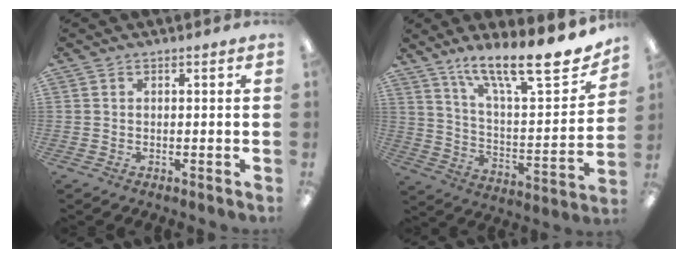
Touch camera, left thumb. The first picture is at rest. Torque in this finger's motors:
{"motor_torque": [0.40, 0.25, 1.54, -1.23, 0.29]}